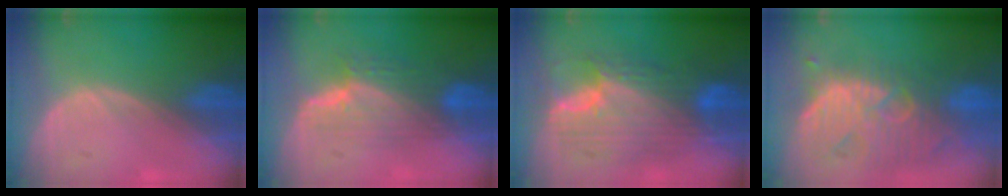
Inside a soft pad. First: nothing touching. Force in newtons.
{"total": 7.5, "press": 7.1, "slide": 2.6}
{"total": 11.4, "press": 11.3, "slide": 0.9}
{"total": 12.4, "press": 11.0, "slide": 5.7}